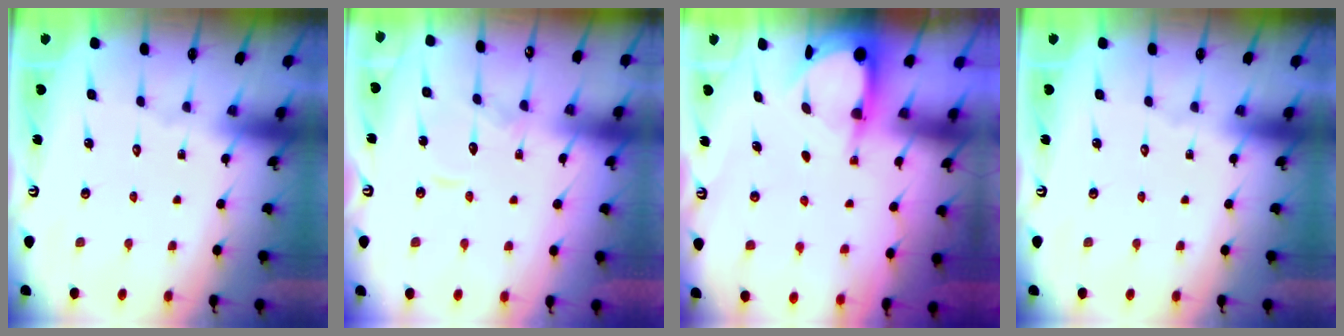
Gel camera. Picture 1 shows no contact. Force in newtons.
{"total": 10.7, "press": 10.7, "slide": 0.6}
{"total": 3.9, "press": 3.9, "slide": 0.3}
{"total": 0.0}